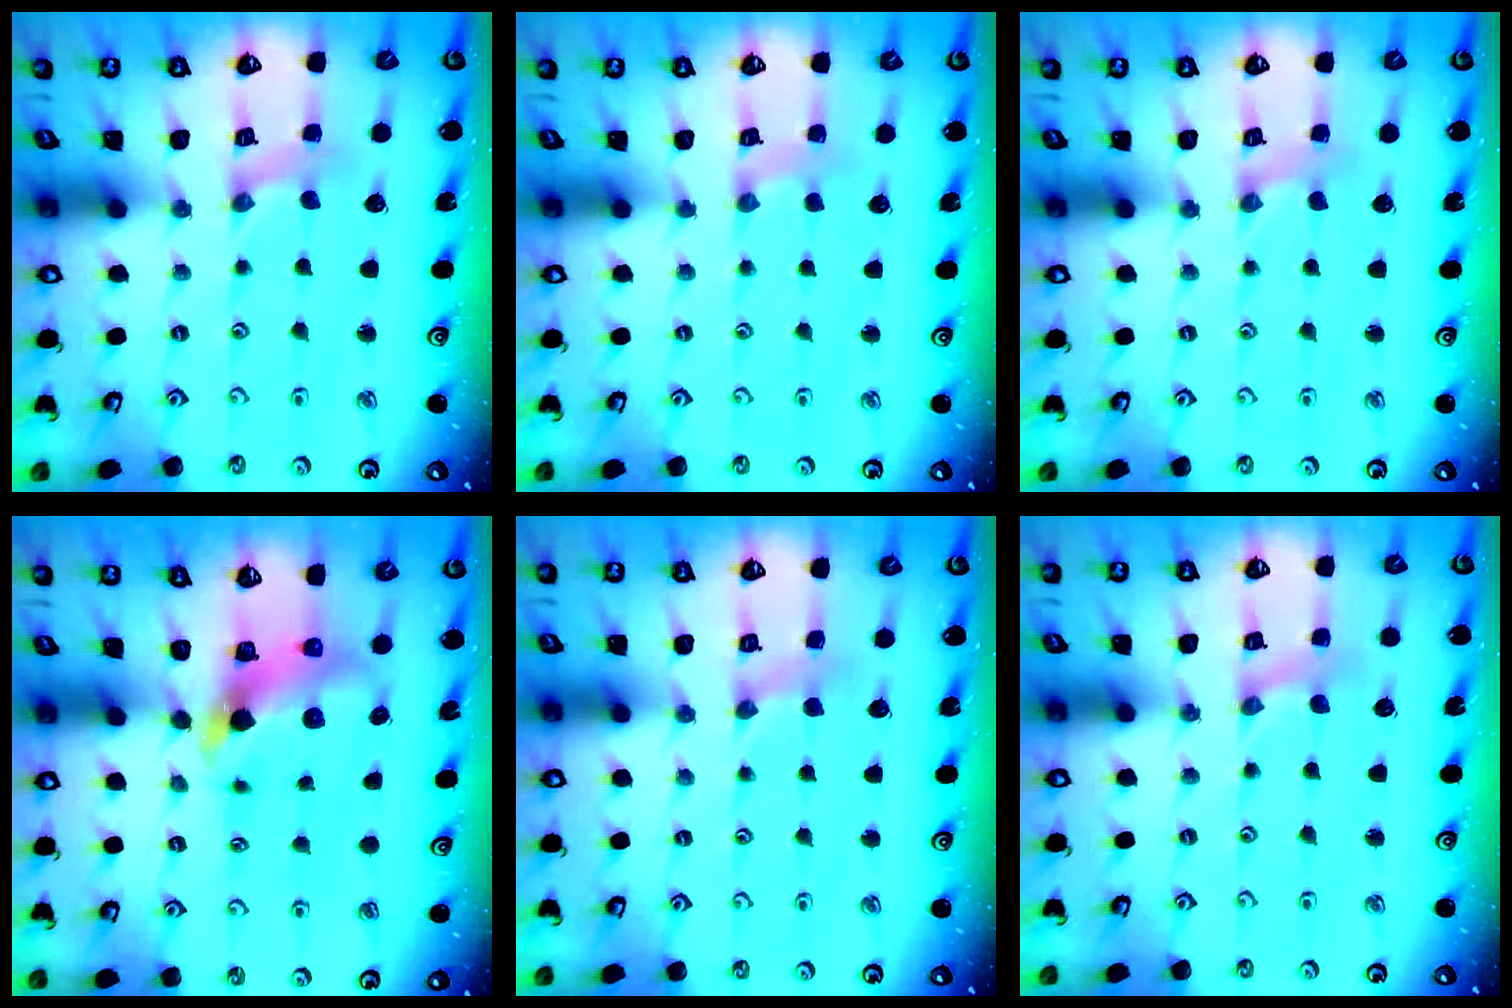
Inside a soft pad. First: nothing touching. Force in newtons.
{"total": 1.5, "press": 1.5, "slide": 0.3}
{"total": 0.0}
{"total": 6.9, "press": 6.8, "slide": 1.1}
{"total": 1.9, "press": 1.9, "slide": 0.4}
{"total": 0.6, "press": 0.5, "slide": 0.1}